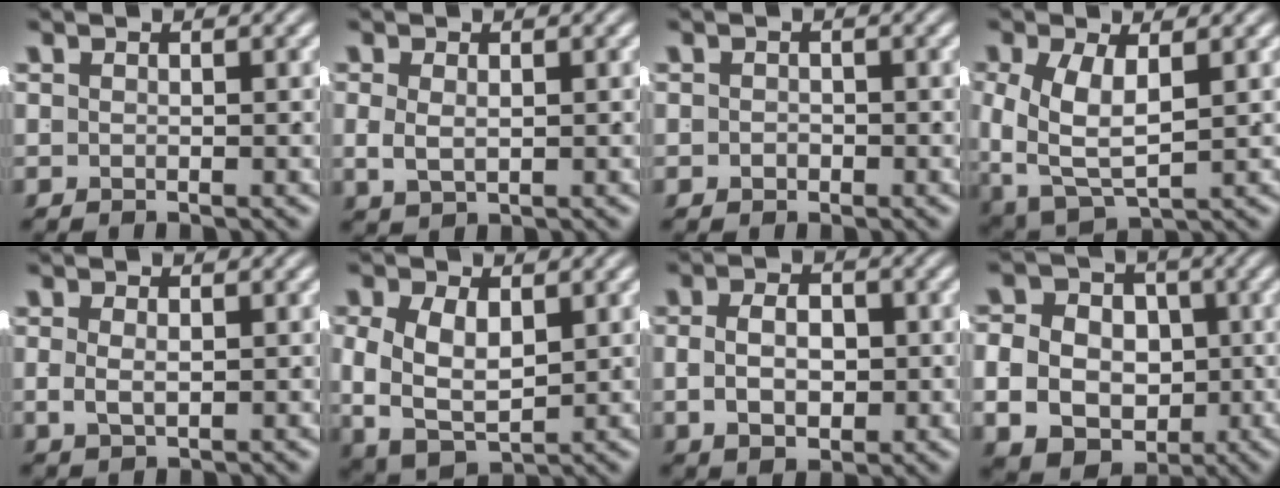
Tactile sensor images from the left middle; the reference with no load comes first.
{"total": 1.8, "force": [0.3, 1.2, 1.4], "torque": [-0.034, -0.006, 0.017]}
{"total": 1.0, "force": [-0.4, 0.9, 0.2], "torque": [-0.006, 0.000, -0.007]}
{"total": 6.9, "force": [-0.6, 5.1, 4.6], "torque": [-0.107, -0.034, 0.009]}
{"total": 1.4, "force": [0.2, 0.7, 1.2], "torque": [-0.026, -0.004, 0.013]}
{"total": 8.3, "force": [-0.3, 6.6, 5.1], "torque": [-0.117, -0.020, 0.004]}
{"total": 4.7, "force": [-0.3, 2.9, 3.6], "torque": [-0.048, 0.000, -0.001]}
{"total": 10.9, "force": [-1.9, 9.3, 5.2], "torque": [-0.093, -0.035, -0.022]}